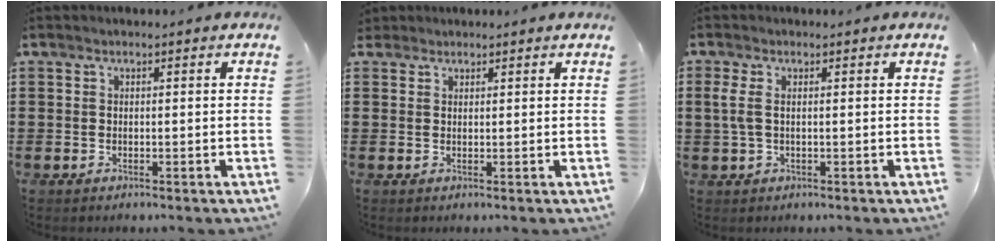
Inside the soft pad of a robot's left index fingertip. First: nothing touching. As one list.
[{"total": 1.3, "force": [1.1, 0.6, 0.0], "torque": [-0.004, 0.003, 0.023]}, {"total": 2.3, "force": [0.2, 0.7, 2.2], "torque": [-0.058, -0.003, -0.002]}]